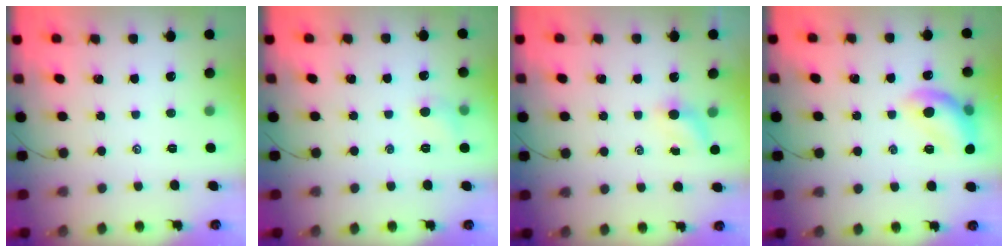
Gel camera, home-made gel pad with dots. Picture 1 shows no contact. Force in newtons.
{"total": 5.6, "press": 5.4, "slide": 1.8}
{"total": 4.0, "press": 3.8, "slide": 1.2}
{"total": 13.0, "press": 12.9, "slide": 1.0}